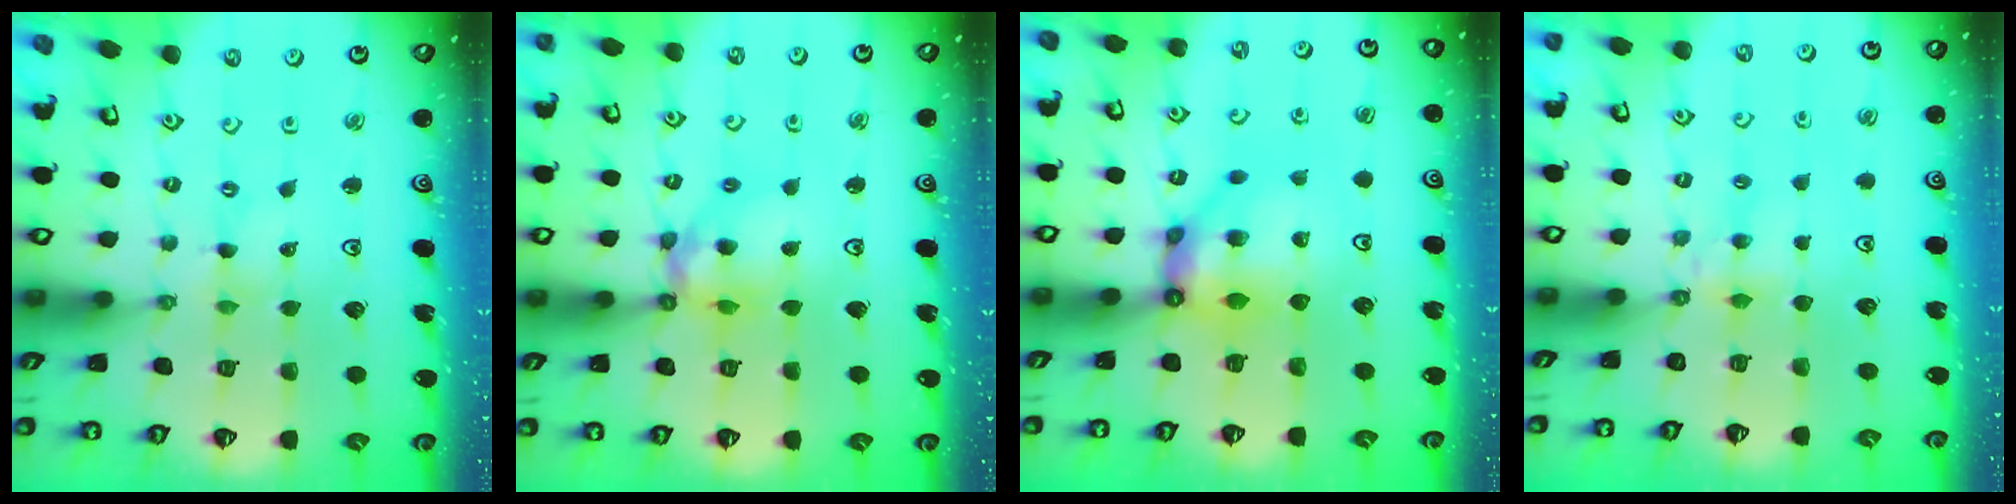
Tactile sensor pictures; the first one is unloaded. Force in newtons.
{"total": 11.7, "press": 11.6, "slide": 1.2}
{"total": 10.3, "press": 10.3, "slide": 0.7}
{"total": 3.9, "press": 3.8, "slide": 0.6}